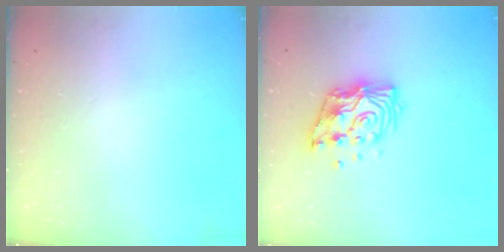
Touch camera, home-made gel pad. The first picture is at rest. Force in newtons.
{"total": 13.0, "press": 12.9, "slide": 1.1}